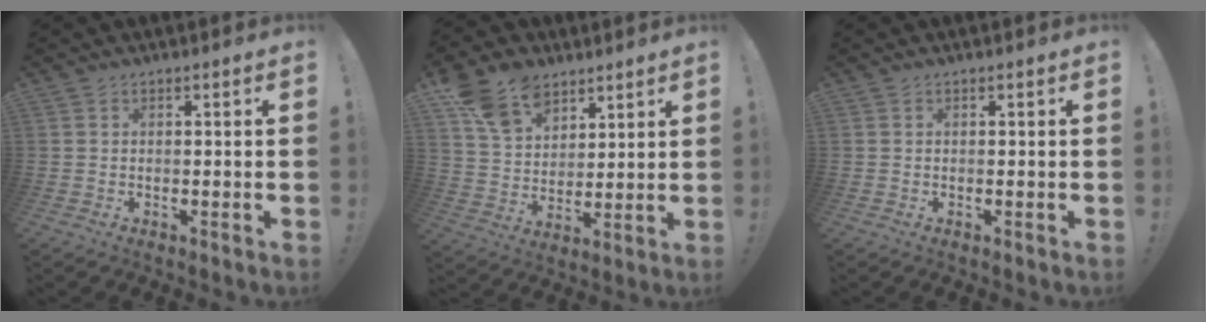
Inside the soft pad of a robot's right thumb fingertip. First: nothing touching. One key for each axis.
{"total": 13.8, "fx": 8.8, "fy": 9.3, "fz": 5.2, "tx": -0.085, "ty": -0.051, "tz": 0.172}
{"total": 0.0}